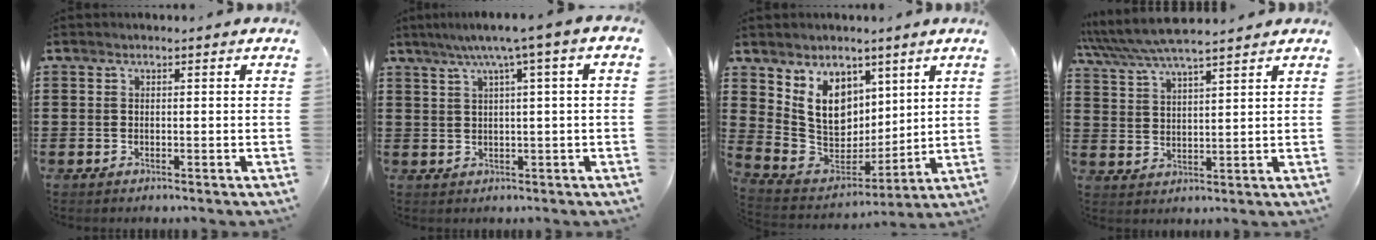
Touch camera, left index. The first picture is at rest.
{"total": 4.5, "force": [1.4, -0.5, 4.2], "torque": [-0.085, -0.006, 0.017]}
{"total": 10.0, "force": [5.0, 7.7, 3.9], "torque": [-0.120, -0.024, 0.103]}
{"total": 5.8, "force": [5.3, 0.3, 2.3], "torque": [-0.062, -0.021, 0.092]}